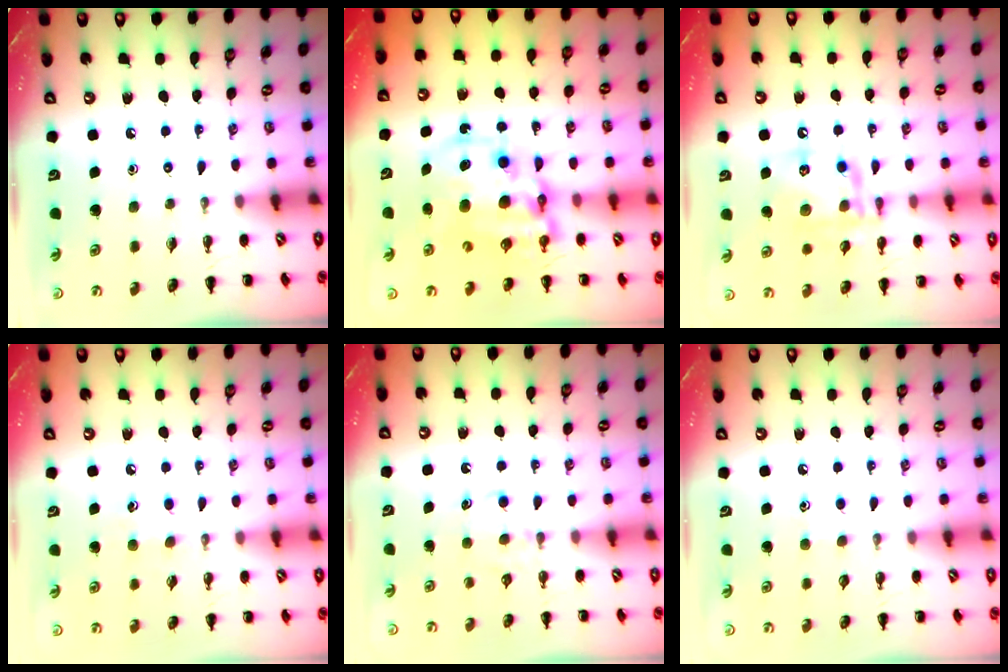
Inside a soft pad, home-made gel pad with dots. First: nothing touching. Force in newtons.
{"total": 14.1, "press": 13.7, "slide": 3.3}
{"total": 15.3, "press": 15.1, "slide": 2.1}
{"total": 6.2, "press": 6.0, "slide": 1.7}
{"total": 4.6, "press": 4.4, "slide": 1.1}
{"total": 4.6, "press": 4.4, "slide": 1.4}